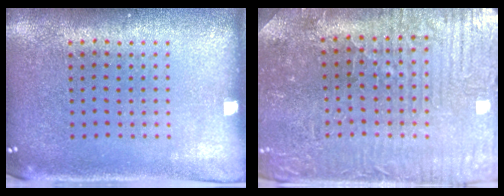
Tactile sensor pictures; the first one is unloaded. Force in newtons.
{"total": 3.8, "press": 3.7, "slide": 0.5}